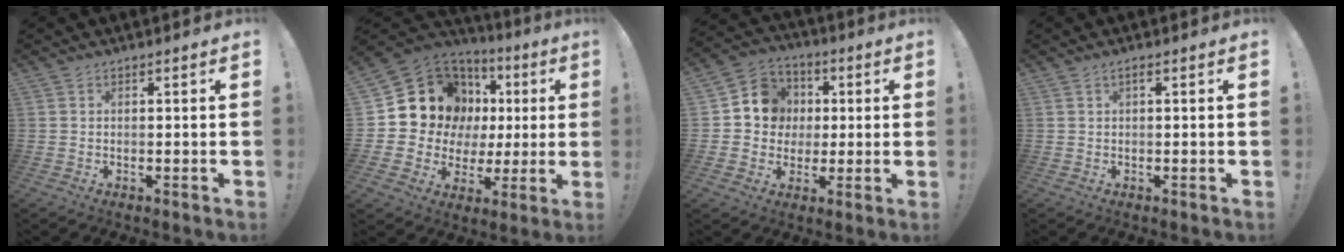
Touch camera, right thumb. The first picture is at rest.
{"total": 14.6, "force": [5.7, 12.0, 6.2], "torque": [-0.090, -0.045, 0.131]}
{"total": 11.2, "force": [1.1, 10.5, 3.6], "torque": [-0.039, 0.004, 0.030]}
{"total": 0.8, "force": [0.2, 0.0, 0.7], "torque": [-0.015, 0.001, 0.003]}